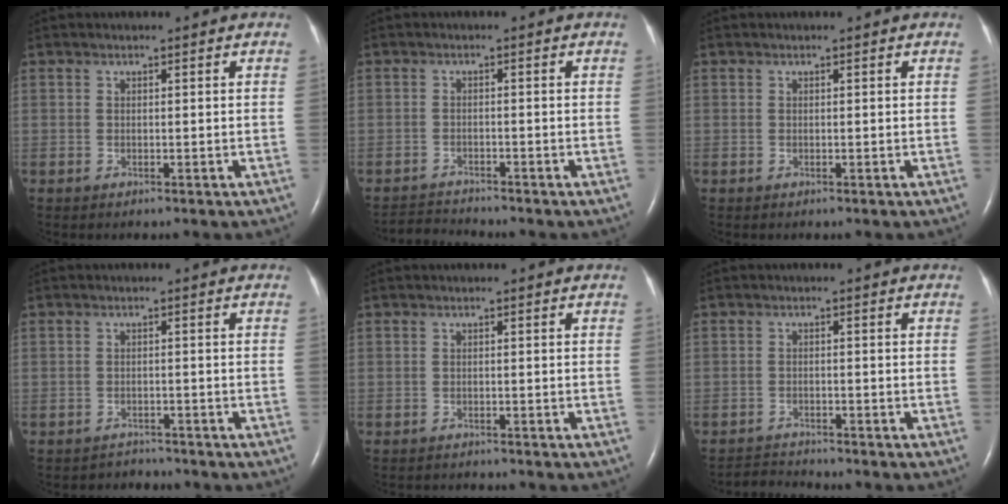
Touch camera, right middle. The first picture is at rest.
{"total": 3.0, "force": [-2.8, -0.6, -0.6], "torque": [0.010, -0.020, -0.048]}
{"total": 0.0}
{"total": 2.0, "force": [-1.7, 0.3, -1.0], "torque": [0.010, -0.010, -0.027]}
{"total": 1.4, "force": [-1.4, 0.1, 0.0], "torque": [0.000, -0.005, -0.017]}
{"total": 2.6, "force": [-2.4, -0.6, -0.7], "torque": [0.011, -0.020, -0.041]}